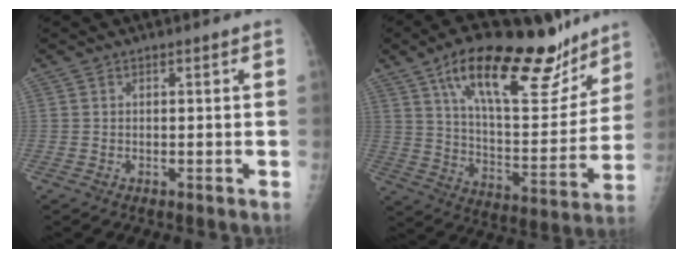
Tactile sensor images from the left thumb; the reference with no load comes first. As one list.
[{"total": 26.3, "force": [16.8, 9.8, 17.8], "torque": [-0.230, -0.050, 0.268]}]